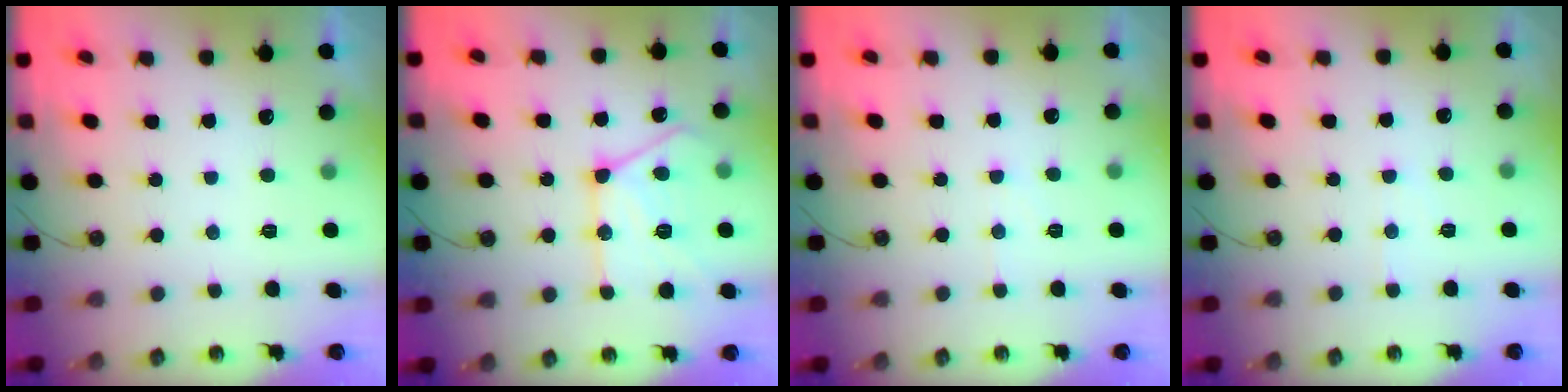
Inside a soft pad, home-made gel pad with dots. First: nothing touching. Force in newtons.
{"total": 17.2, "press": 17.1, "slide": 1.5}
{"total": 5.2, "press": 5.2, "slide": 0.8}
{"total": 4.0, "press": 3.9, "slide": 0.6}